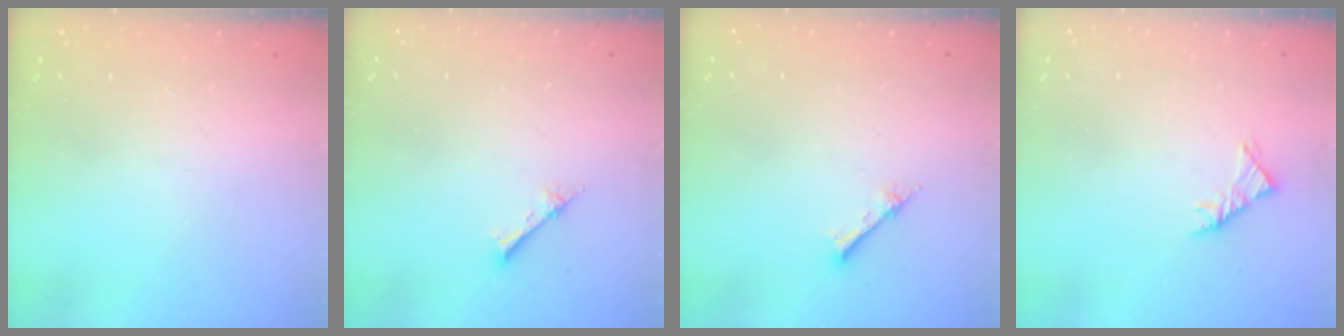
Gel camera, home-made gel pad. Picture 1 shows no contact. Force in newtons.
{"total": 2.7, "press": 2.6, "slide": 0.3}
{"total": 2.4, "press": 2.4, "slide": 0.3}
{"total": 2.9, "press": 2.8, "slide": 0.8}